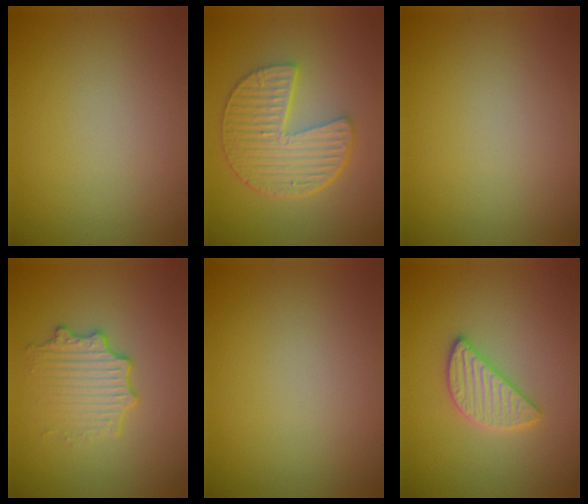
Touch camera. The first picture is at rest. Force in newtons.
{"total": 6.7, "press": 4.8, "slide": 4.6}
{"total": 0.0}
{"total": 3.0, "press": 2.7, "slide": 1.4}
{"total": 0.0}
{"total": 2.6, "press": 2.6, "slide": 0.2}